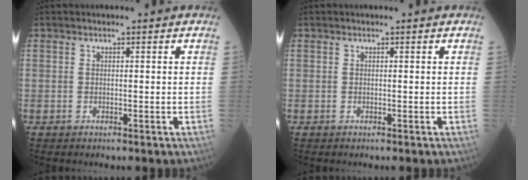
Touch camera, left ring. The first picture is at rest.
{"total": 0.0}